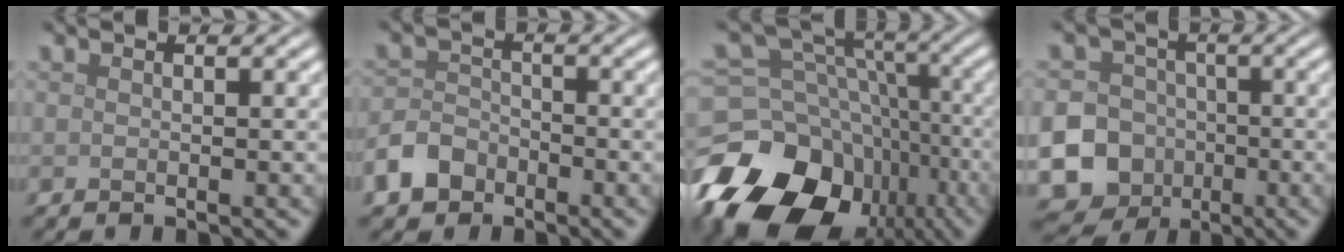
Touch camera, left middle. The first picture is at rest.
{"total": 3.4, "force": [-2.2, 2.3, 1.2], "torque": [-0.023, 0.002, -0.049]}
{"total": 17.6, "force": [-9.0, 13.0, 7.7], "torque": [-0.163, -0.021, -0.131]}
{"total": 21.1, "force": [-7.2, 19.4, 4.4], "torque": [-0.129, -0.051, -0.155]}